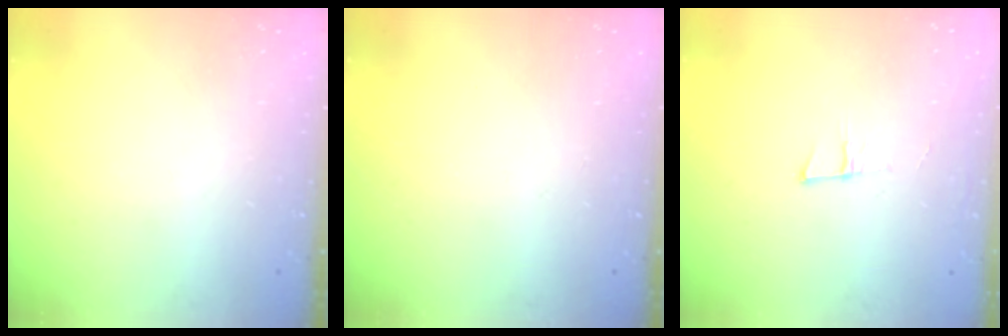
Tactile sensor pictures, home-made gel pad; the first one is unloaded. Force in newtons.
{"total": 0.0}
{"total": 5.4, "press": 4.6, "slide": 2.7}